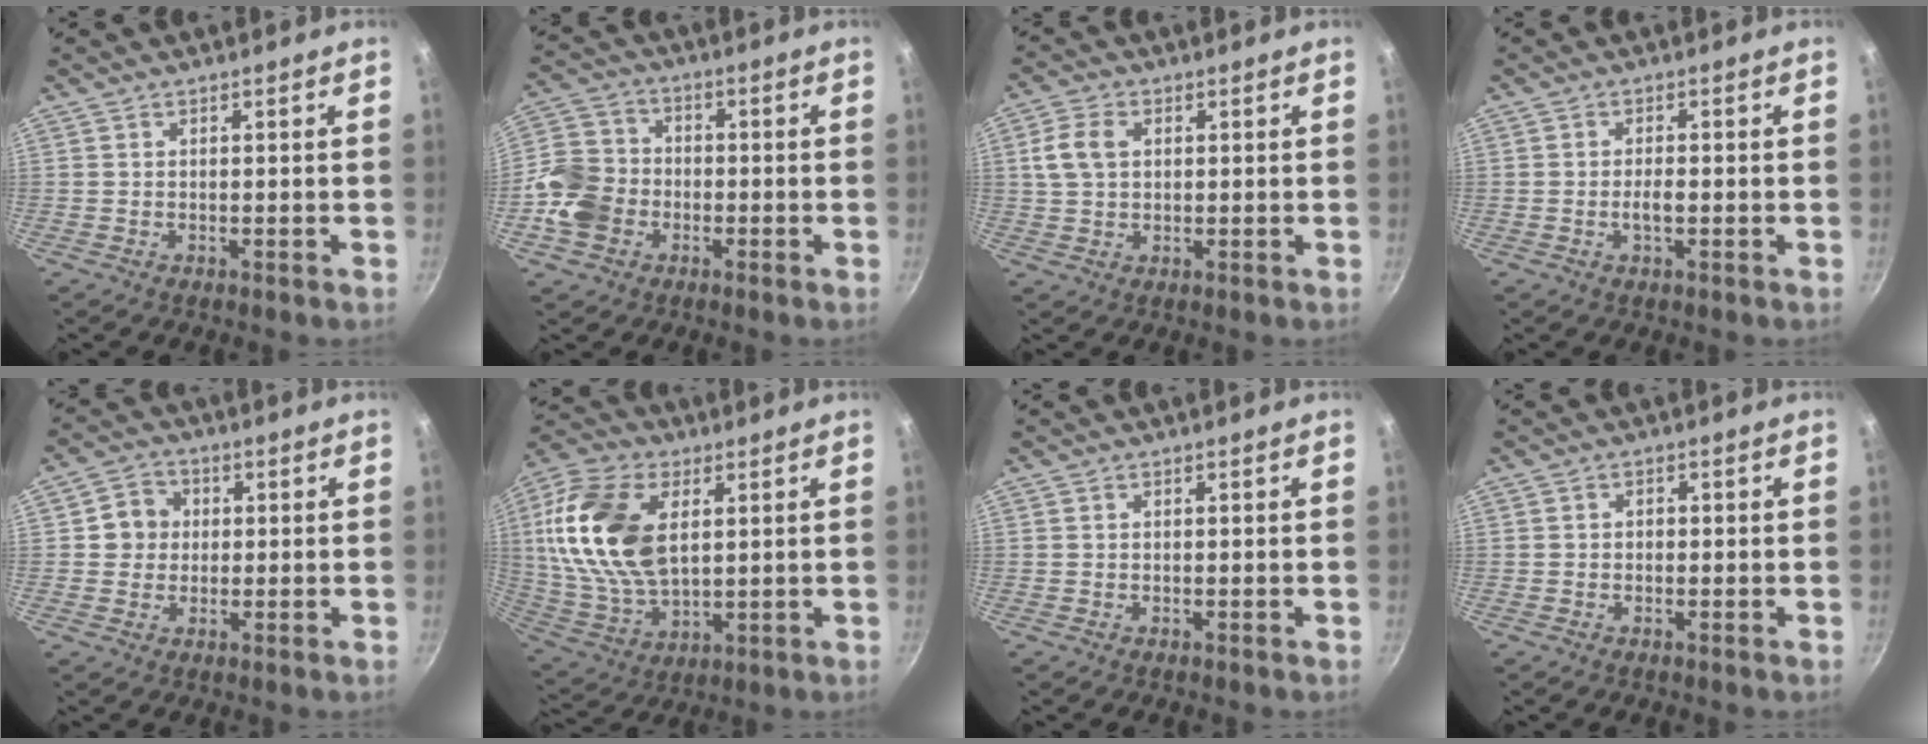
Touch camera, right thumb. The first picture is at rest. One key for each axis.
{"total": 11.0, "fx": -3.1, "fy": 9.0, "fz": 5.5, "tx": -0.085, "ty": 0.028, "tz": -0.077}
{"total": 6.0, "fx": 1.4, "fy": 4.2, "fz": 4.1, "tx": -0.070, "ty": 0.007, "tz": 0.024}
{"total": 2.3, "fx": -0.6, "fy": 0.9, "fz": 2.1, "tx": -0.037, "ty": 0.007, "tz": -0.012}
{"total": 5.7, "fx": 0.7, "fy": 5.3, "fz": 2.0, "tx": 0.002, "ty": 0.007, "tz": 0.001}
{"total": 20.9, "fx": 4.6, "fy": 12.7, "fz": 15.9, "tx": -0.296, "ty": -0.006, "tz": 0.091}
{"total": 0.0}
{"total": 1.2, "fx": -0.2, "fy": 1.0, "fz": 0.5, "tx": -0.007, "ty": 0.004, "tz": -0.006}